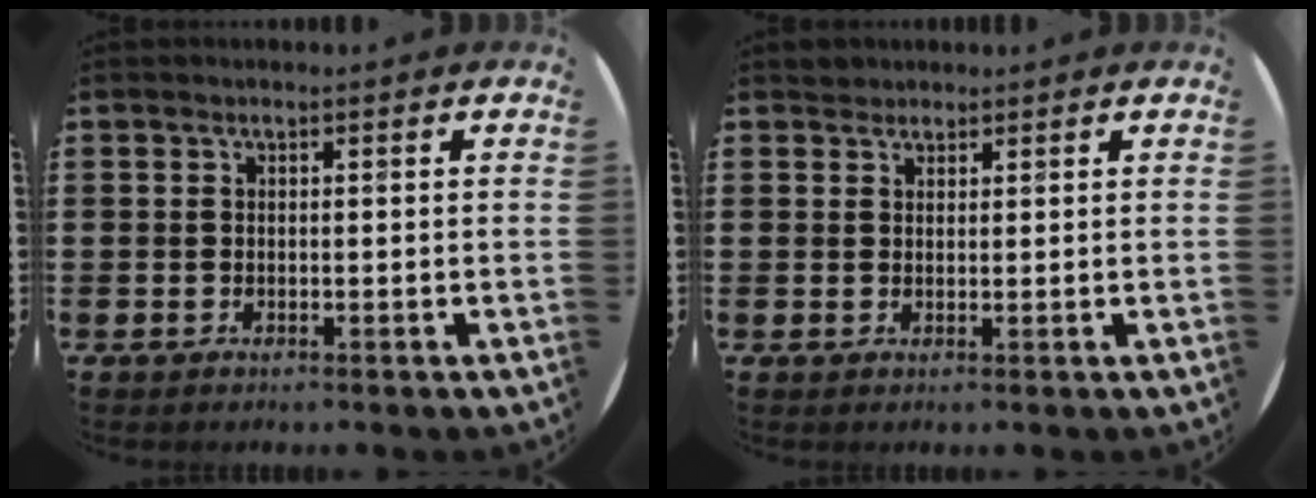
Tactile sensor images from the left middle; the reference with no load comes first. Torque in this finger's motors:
{"motor_torque": [0.16, -0.09, -0.02, -0.01]}